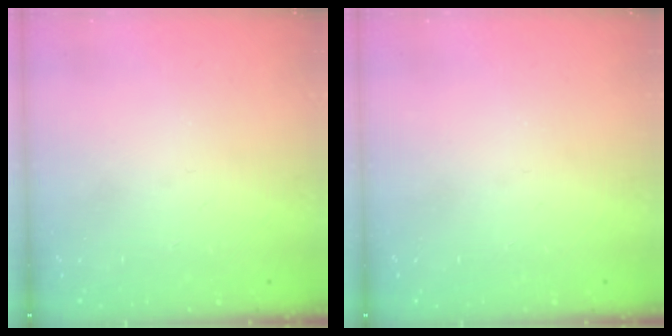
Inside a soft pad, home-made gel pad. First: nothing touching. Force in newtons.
{"total": 0.0}